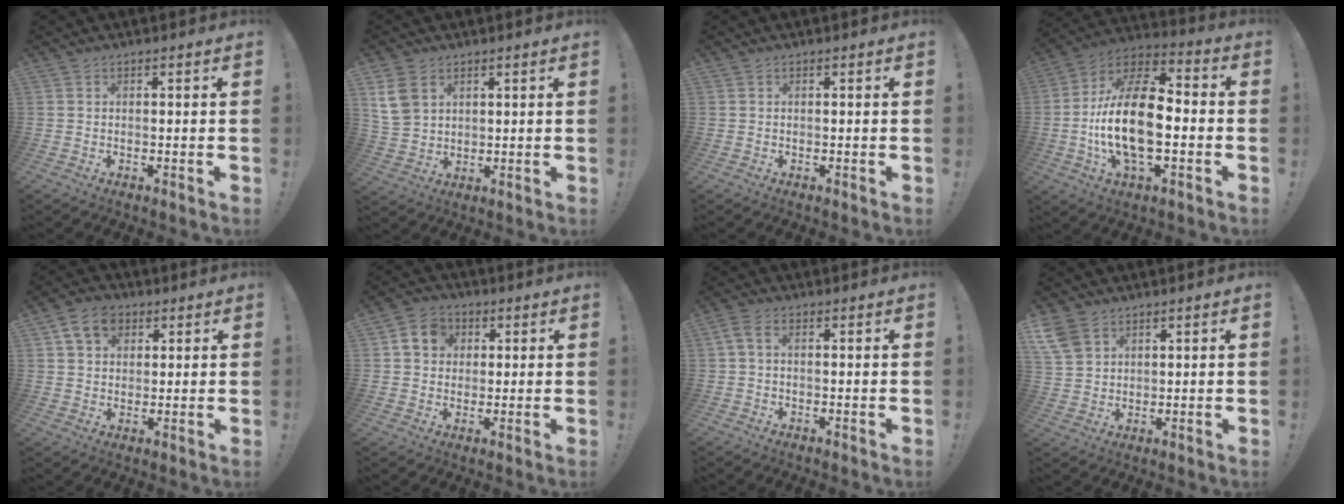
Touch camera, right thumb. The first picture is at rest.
{"total": 8.3, "force": [4.4, 5.7, 4.1], "torque": [-0.085, -0.008, 0.087]}
{"total": 0.0}
{"total": 20.5, "force": [-2.9, 9.9, 17.8], "torque": [-0.336, 0.007, -0.051]}
{"total": 8.5, "force": [4.1, 6.3, 4.0], "torque": [-0.066, -0.003, 0.079]}
{"total": 8.5, "force": [2.5, 7.3, 3.6], "torque": [-0.057, 0.005, 0.053]}
{"total": 2.7, "force": [0.5, 1.3, 2.3], "torque": [-0.051, 0.007, 0.012]}
{"total": 6.5, "force": [3.9, 4.3, 3.0], "torque": [-0.065, -0.012, 0.078]}